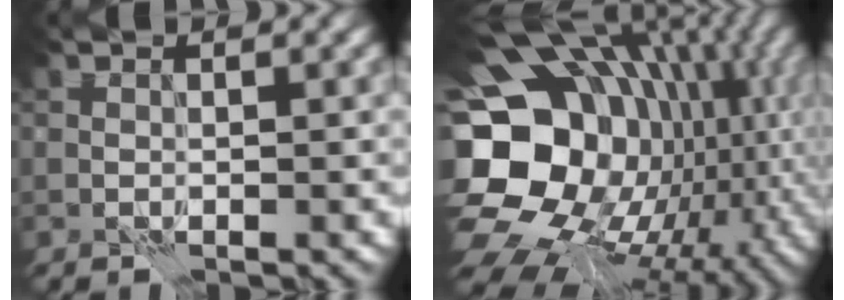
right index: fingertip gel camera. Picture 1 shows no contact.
{"total": 22.8, "force": [-1.0, 19.5, 11.8], "torque": [-0.256, 0.003, -0.039]}